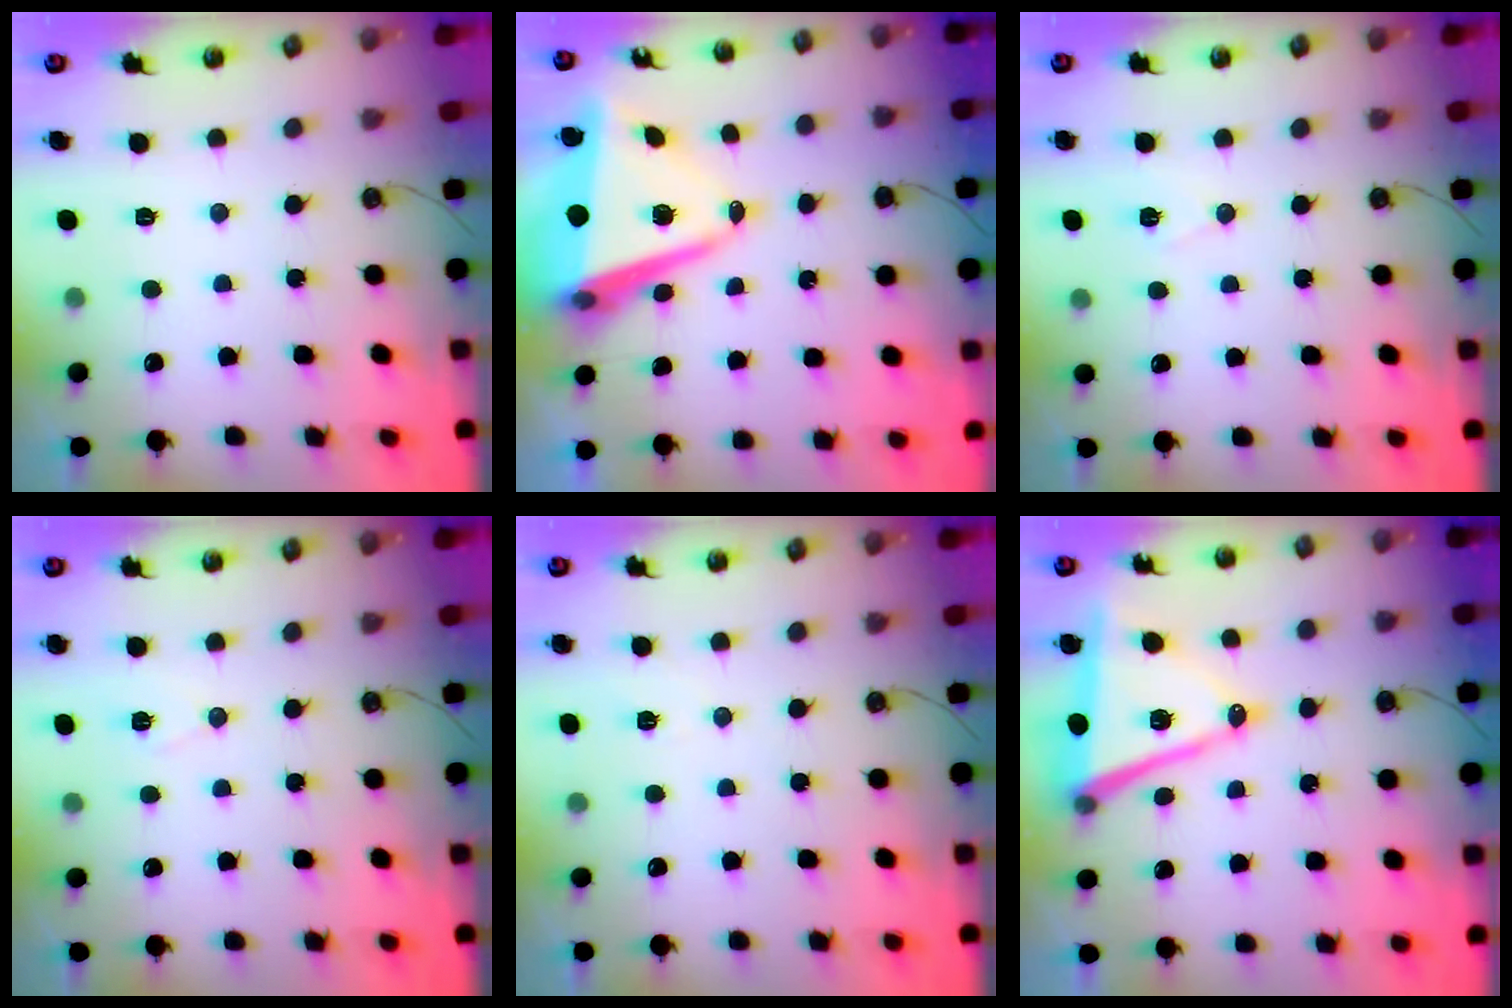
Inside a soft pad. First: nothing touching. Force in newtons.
{"total": 11.5, "press": 11.3, "slide": 2.0}
{"total": 6.4, "press": 4.7, "slide": 4.4}
{"total": 5.7, "press": 3.6, "slide": 4.4}
{"total": 5.5, "press": 3.2, "slide": 4.5}
{"total": 13.7, "press": 13.1, "slide": 3.9}